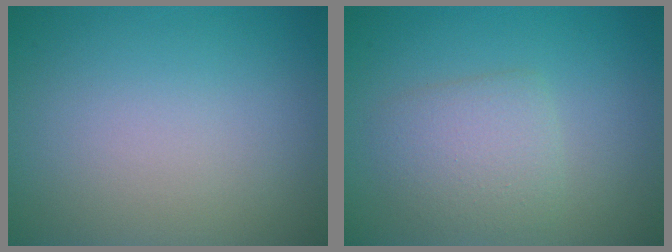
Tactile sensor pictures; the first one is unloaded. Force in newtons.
{"total": 2.9, "press": 2.9, "slide": 0.2}